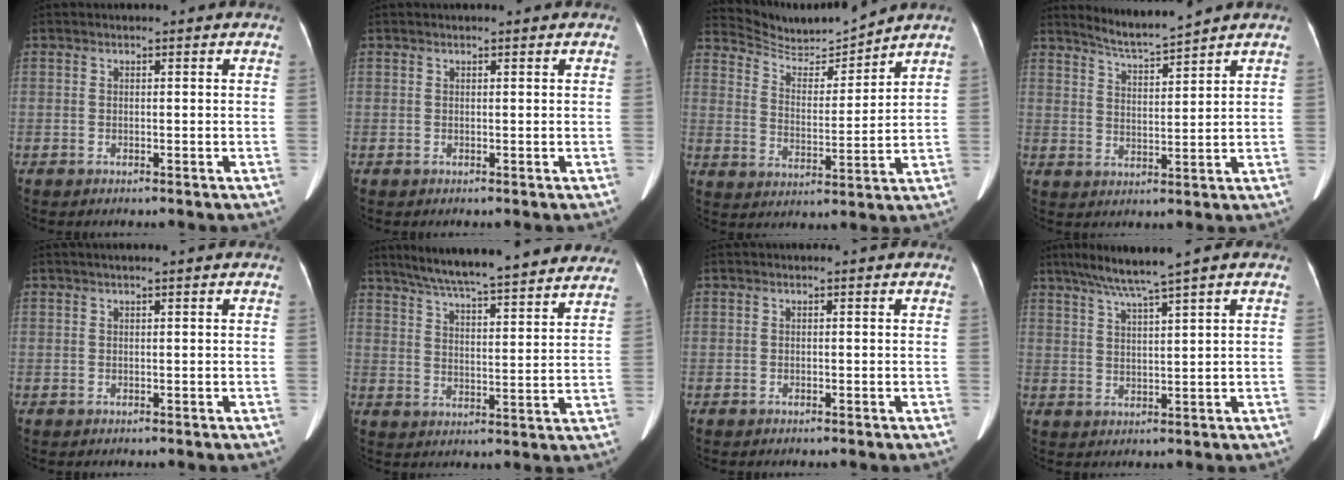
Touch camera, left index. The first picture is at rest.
{"total": 0.7, "force": [0.6, 0.1, 0.3], "torque": [-0.006, 0.008, 0.010]}
{"total": 8.9, "force": [8.9, 0.0, 0.2], "torque": [-0.017, -0.007, 0.163]}
{"total": 5.2, "force": [4.9, -1.2, 0.9], "torque": [-0.026, -0.010, 0.096]}
{"total": 1.1, "force": [0.7, -0.1, 0.8], "torque": [-0.016, 0.010, 0.015]}
{"total": 25.3, "force": [22.1, 2.7, 12.0], "torque": [-0.186, 0.005, 0.293]}
{"total": 0.0}
{"total": 6.3, "force": [4.6, -1.2, 4.1], "torque": [-0.080, 0.005, 0.087]}